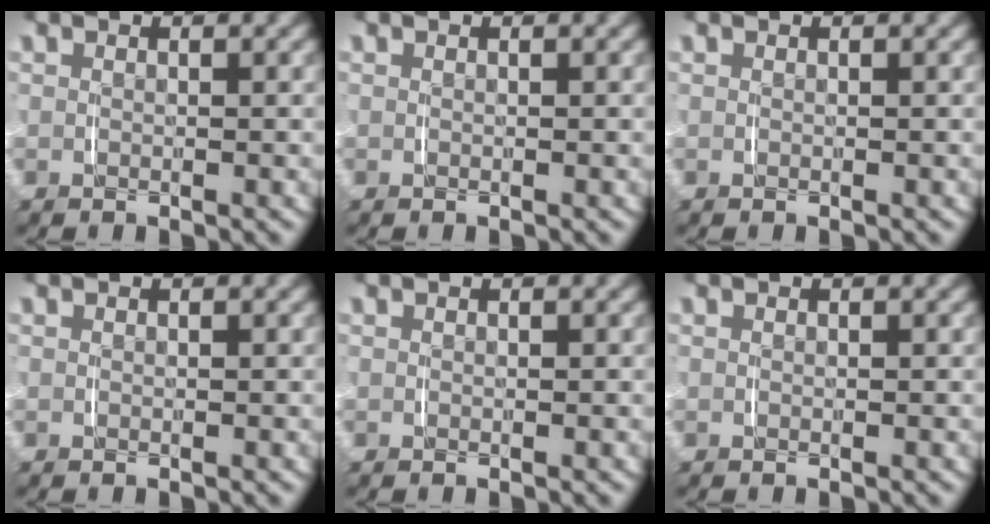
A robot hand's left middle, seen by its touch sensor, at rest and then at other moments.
{"total": 0.0}
{"total": 0.0}
{"total": 0.0}
{"total": 0.0}
{"total": 0.0}